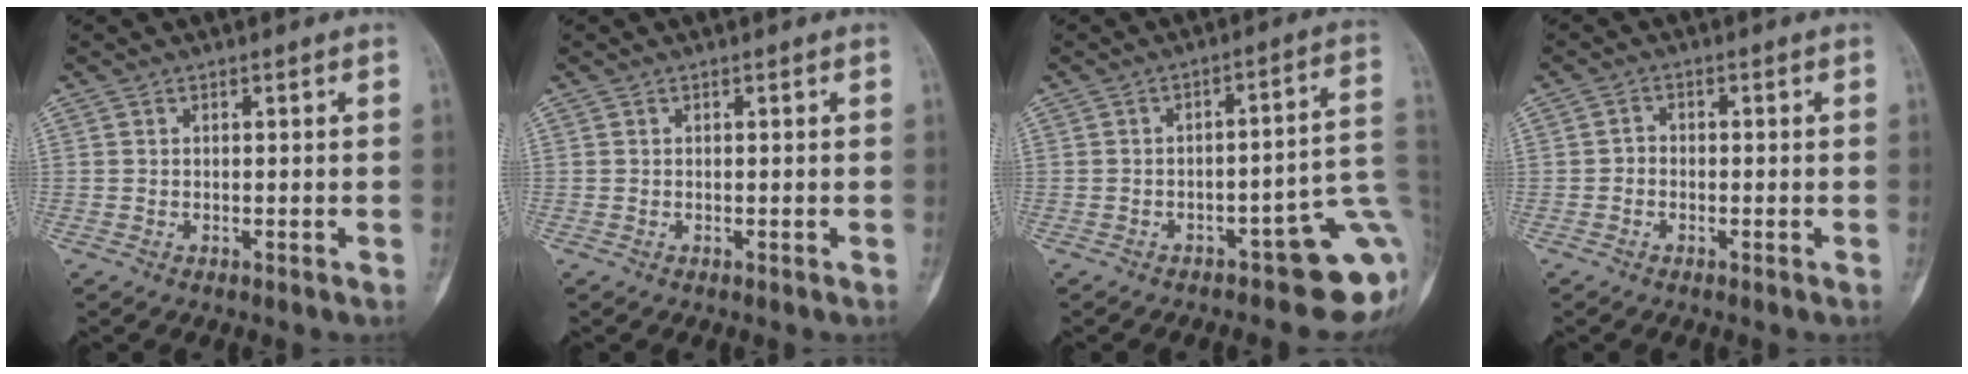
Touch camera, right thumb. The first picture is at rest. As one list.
[{"total": 0.0}, {"total": 14.3, "force": [-5.5, 5.7, 11.9], "torque": [-0.084, 0.060, -0.062]}, {"total": 1.4, "force": [-0.6, 1.1, 0.6], "torque": [0.001, 0.007, -0.017]}]